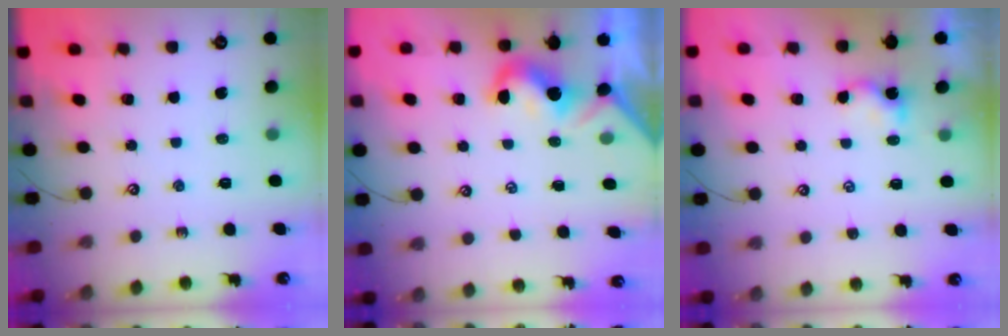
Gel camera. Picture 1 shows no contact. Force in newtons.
{"total": 1.9, "press": 1.8, "slide": 0.6}
{"total": 0.8, "press": 0.8, "slide": 0.1}